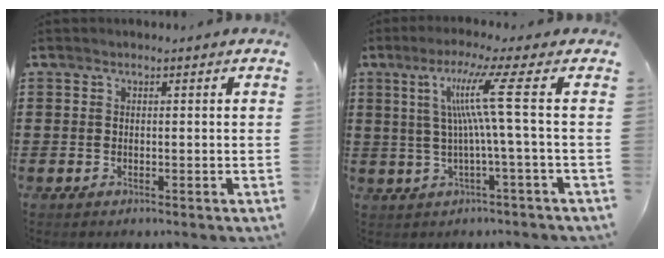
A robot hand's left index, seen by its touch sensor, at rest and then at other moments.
{"total": 8.9, "force": [1.6, -1.4, 8.7], "torque": [-0.180, 0.001, 0.010]}